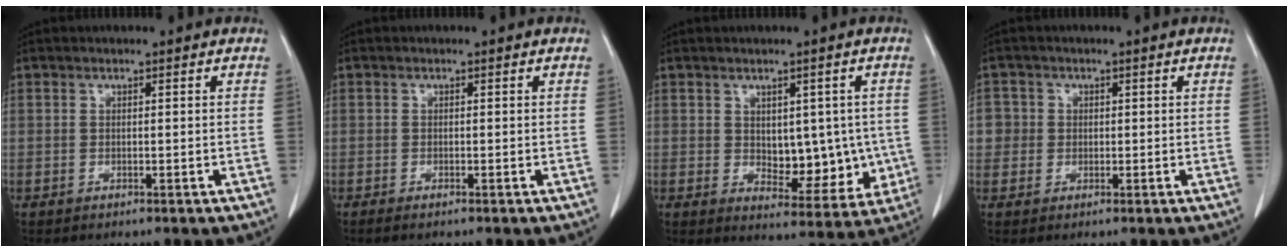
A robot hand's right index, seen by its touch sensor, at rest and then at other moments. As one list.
[{"total": 0.8, "force": [-0.7, 0.0, 0.5], "torque": [-0.012, -0.002, -0.011]}, {"total": 9.1, "force": [-0.1, 5.4, 7.3], "torque": [-0.075, 0.004, 0.017]}, {"total": 3.2, "force": [0.2, 3.2, 0.0], "torque": [0.017, 0.009, 0.002]}]